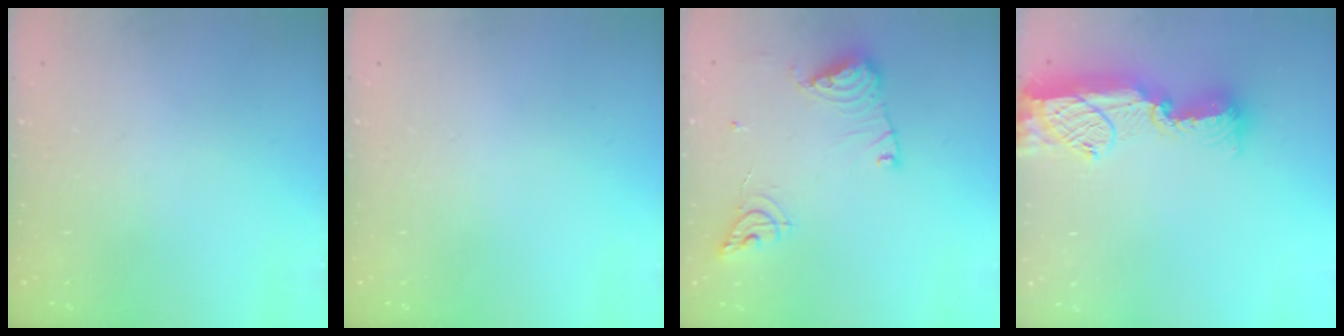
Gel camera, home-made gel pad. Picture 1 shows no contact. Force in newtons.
{"total": 0.0}
{"total": 13.4, "press": 13.3, "slide": 1.4}
{"total": 17.4, "press": 16.6, "slide": 5.5}